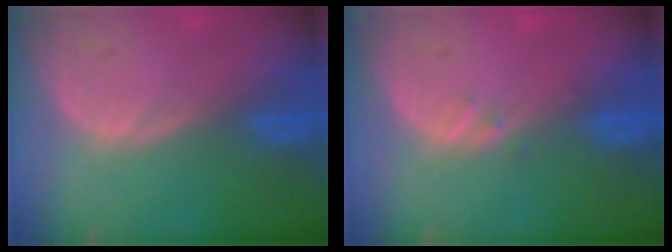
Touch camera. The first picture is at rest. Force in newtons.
{"total": 1.0, "press": 0.9, "slide": 0.5}